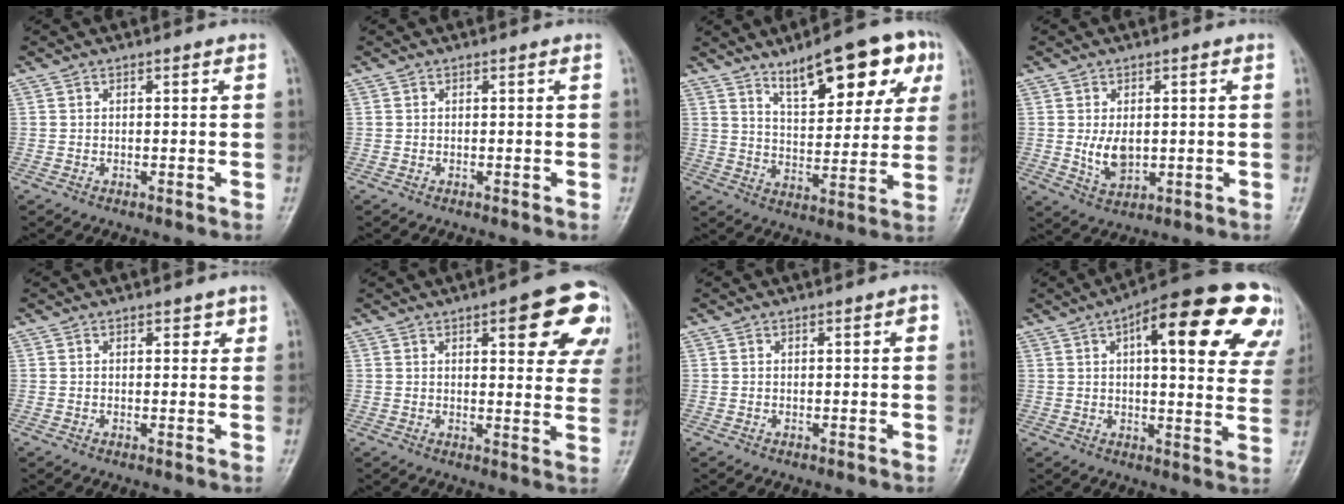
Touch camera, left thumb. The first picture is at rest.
{"total": 0.0}
{"total": 16.8, "force": [8.9, 6.2, 12.8], "torque": [-0.138, -0.025, 0.134]}
{"total": 5.3, "force": [0.1, 3.4, 4.0], "torque": [-0.061, -0.011, 0.011]}
{"total": 1.9, "force": [1.0, 1.2, 1.2], "torque": [0.001, -0.002, 0.010]}
{"total": 14.9, "force": [6.4, 4.9, 12.5], "torque": [-0.112, -0.020, 0.071]}
{"total": 1.4, "force": [0.3, 0.5, 1.3], "torque": [-0.017, 0.004, 0.004]}
{"total": 24.4, "force": [10.6, 8.0, 20.5], "torque": [-0.248, 0.007, 0.133]}